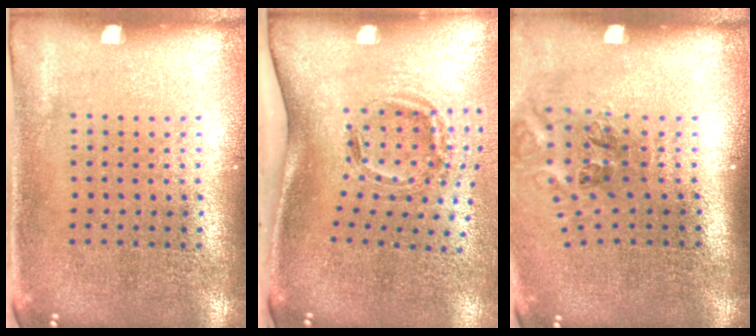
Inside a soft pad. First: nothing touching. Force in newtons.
{"total": 1.9, "press": 1.2, "slide": 1.5}
{"total": 1.5, "press": 1.0, "slide": 1.0}